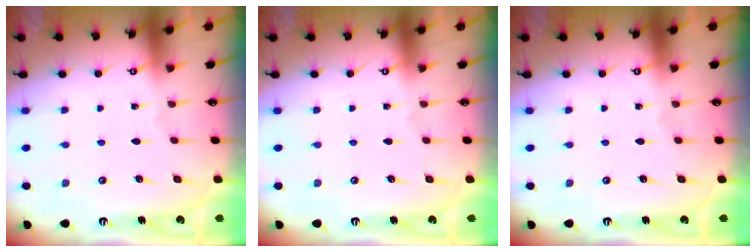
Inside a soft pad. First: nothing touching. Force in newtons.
{"total": 0.0}
{"total": 0.0}